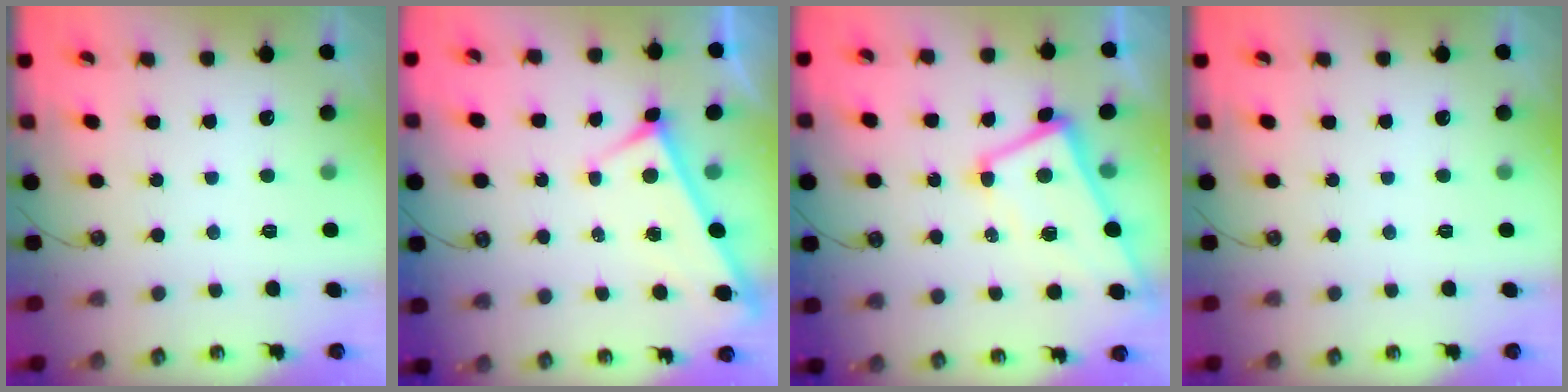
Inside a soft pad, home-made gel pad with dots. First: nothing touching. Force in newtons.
{"total": 3.9, "press": 3.9, "slide": 0.3}
{"total": 1.1, "press": 0.7, "slide": 0.9}
{"total": 0.0}